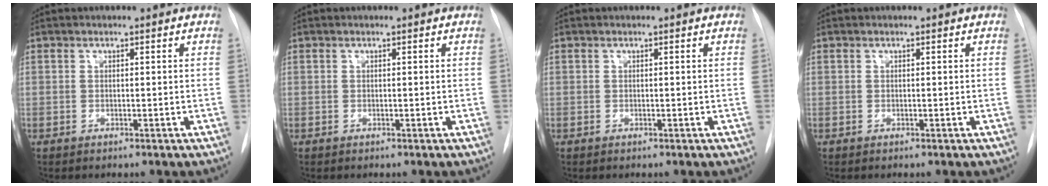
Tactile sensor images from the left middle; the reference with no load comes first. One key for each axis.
{"total": 0.0}
{"total": 0.0}
{"total": 0.0}